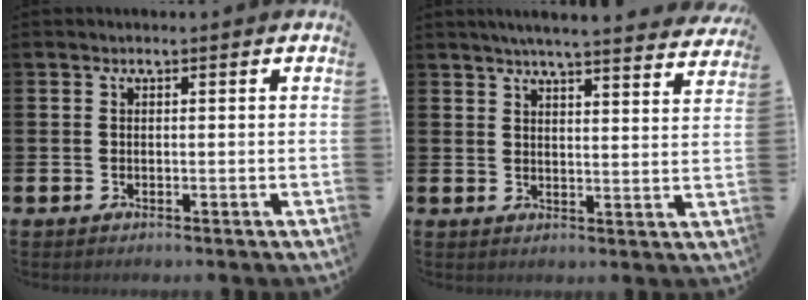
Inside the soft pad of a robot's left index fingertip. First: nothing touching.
{"total": 5.2, "force": [5.0, -0.4, 1.4], "torque": [-0.030, -0.030, 0.084]}